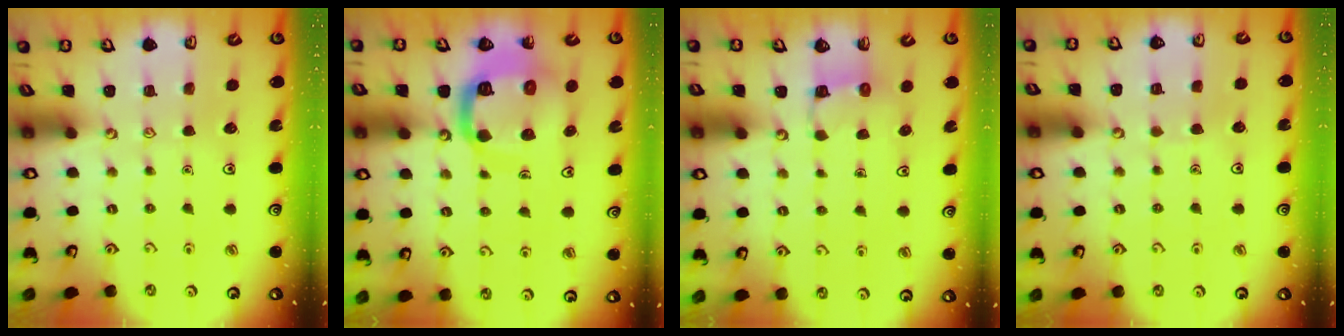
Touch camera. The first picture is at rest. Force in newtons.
{"total": 13.8, "press": 13.8, "slide": 1.5}
{"total": 2.9, "press": 2.9, "slide": 0.3}
{"total": 2.4, "press": 2.4, "slide": 0.2}